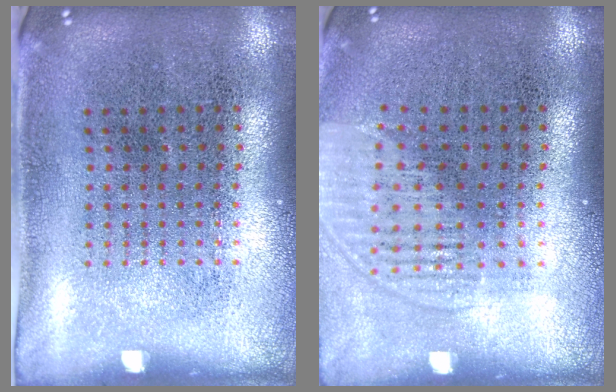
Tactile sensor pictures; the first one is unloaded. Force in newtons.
{"total": 1.4, "press": 1.3, "slide": 0.7}